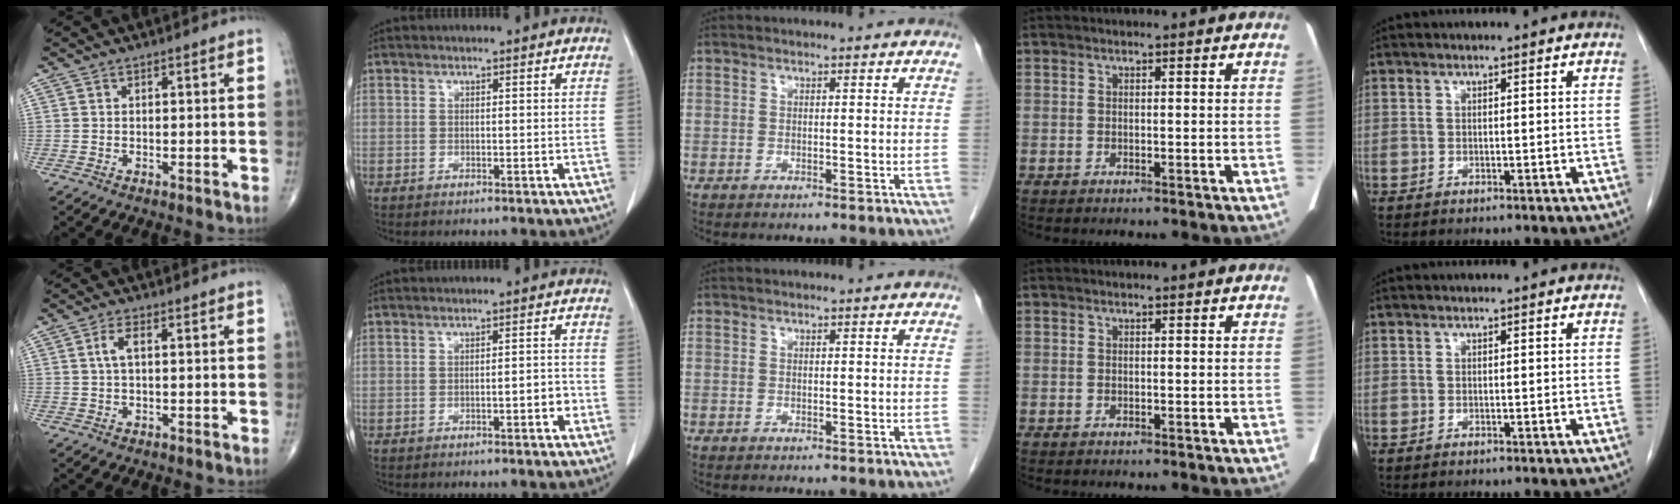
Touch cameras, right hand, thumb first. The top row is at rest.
{"thumb": {"total": 3.0, "force": [0.6, 1.2, 2.7], "torque": [-0.061, 0.009, 0.012]}, "index": {"total": 2.5, "force": [-1.0, 0.5, 2.2], "torque": [-0.031, 0.002, -0.014]}}